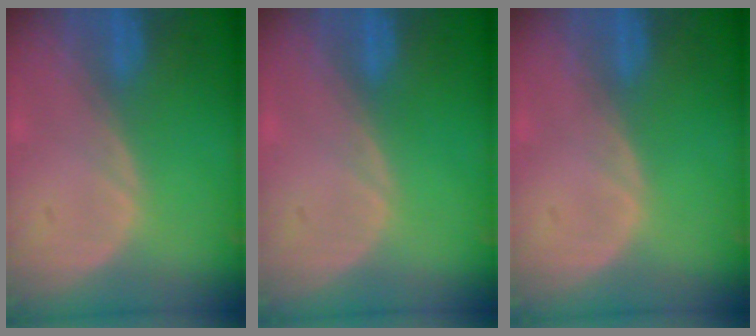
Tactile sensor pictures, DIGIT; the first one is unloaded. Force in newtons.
{"total": 0.0}
{"total": 0.0}